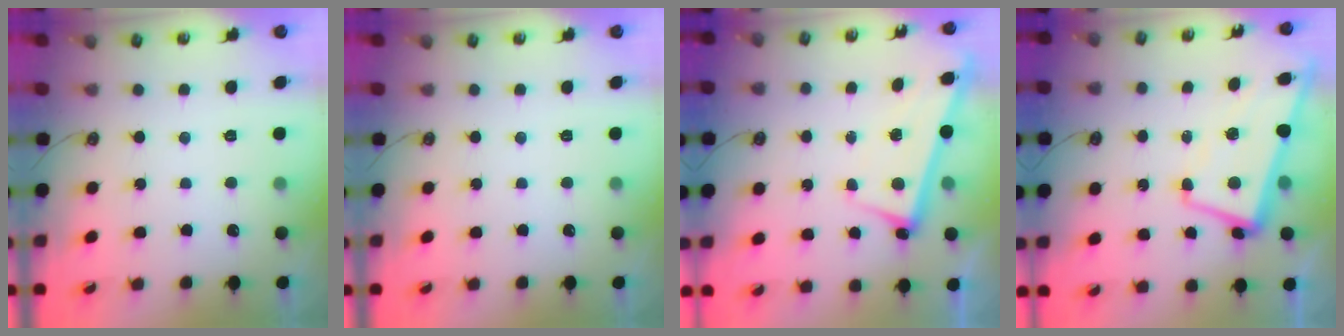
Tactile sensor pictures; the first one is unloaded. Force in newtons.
{"total": 0.0}
{"total": 2.5, "press": 2.4, "slide": 0.5}
{"total": 1.8, "press": 1.3, "slide": 1.2}